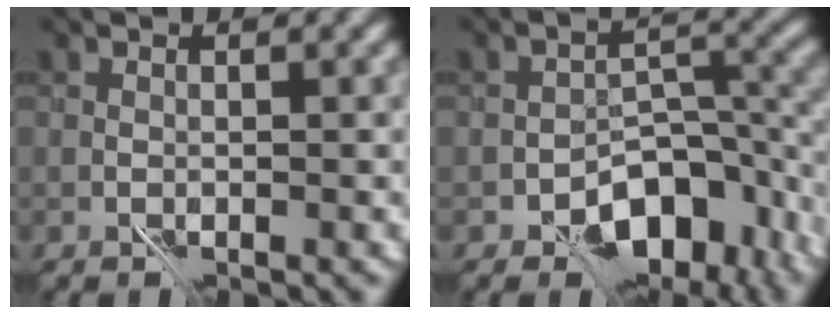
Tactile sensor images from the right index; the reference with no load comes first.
{"total": 9.3, "force": [-5.4, 5.0, 5.7], "torque": [-0.059, -0.007, -0.087]}